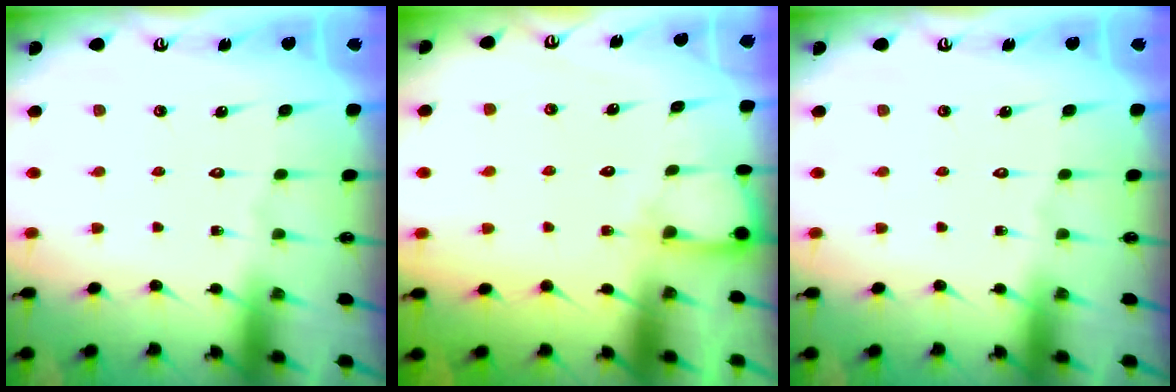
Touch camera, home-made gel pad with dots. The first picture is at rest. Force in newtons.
{"total": 5.3, "press": 5.3, "slide": 0.5}
{"total": 0.0}